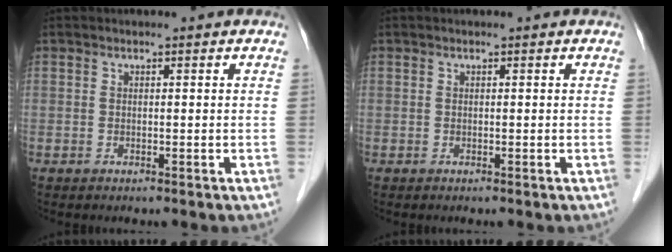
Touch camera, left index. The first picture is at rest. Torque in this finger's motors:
{"motor_torque": [0.00, 0.00, 0.03, 0.00]}